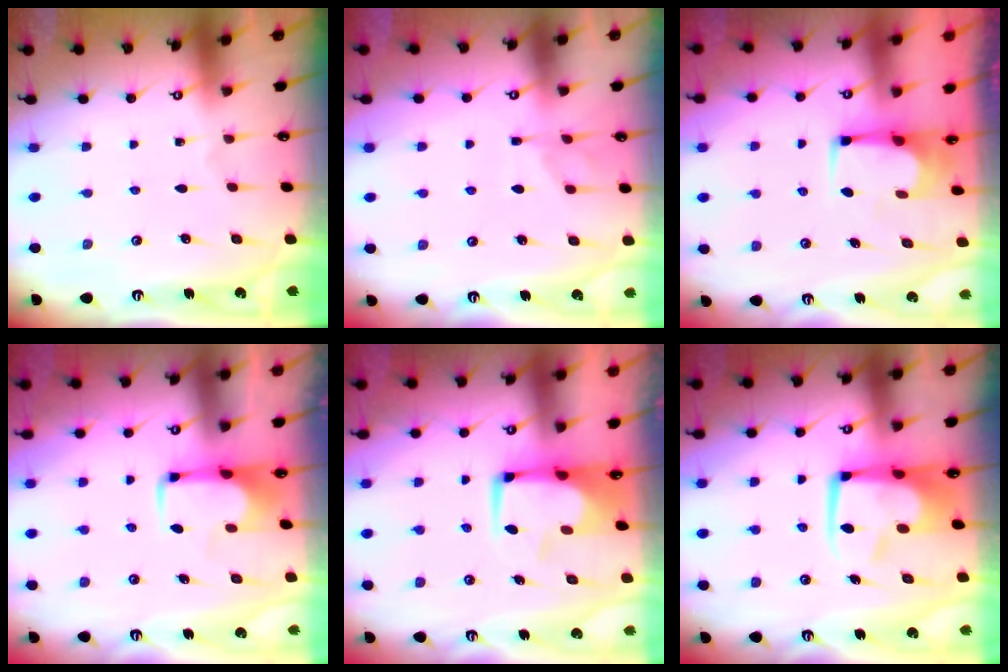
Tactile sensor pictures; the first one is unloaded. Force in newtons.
{"total": 1.6, "press": 1.0, "slide": 1.2}
{"total": 2.1, "press": 2.1, "slide": 0.2}
{"total": 2.0, "press": 2.0, "slide": 0.4}
{"total": 0.7, "press": 0.5, "slide": 0.4}
{"total": 9.9, "press": 9.8, "slide": 1.2}